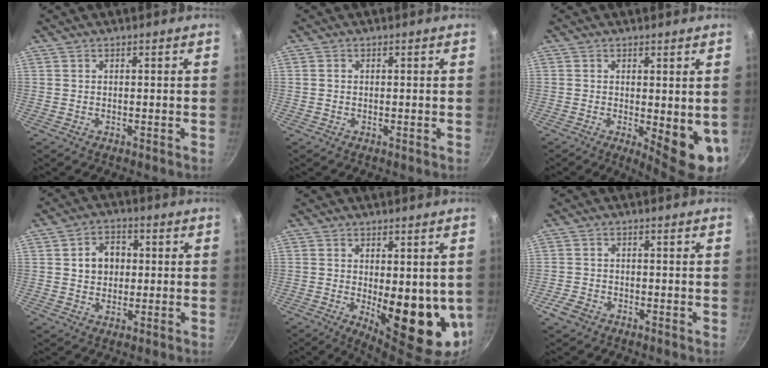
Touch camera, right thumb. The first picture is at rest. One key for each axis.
{"total": 0.7, "fx": 0.0, "fy": 0.6, "fz": 0.3, "tx": -0.004, "ty": 0.003, "tz": -0.001}
{"total": 8.8, "fx": -0.6, "fy": 3.1, "fz": 8.2, "tx": -0.092, "ty": -0.015, "tz": 0.001}
{"total": 6.8, "fx": 0.9, "fy": 5.5, "fz": 3.9, "tx": -0.032, "ty": 0.009, "tz": 0.009}
{"total": 14.8, "fx": -0.8, "fy": 6.1, "fz": 13.5, "tx": -0.160, "ty": -0.033, "tz": 0.005}
{"total": 3.1, "fx": -2.0, "fy": 1.9, "fz": 1.4, "tx": -0.031, "ty": 0.012, "tz": -0.038}